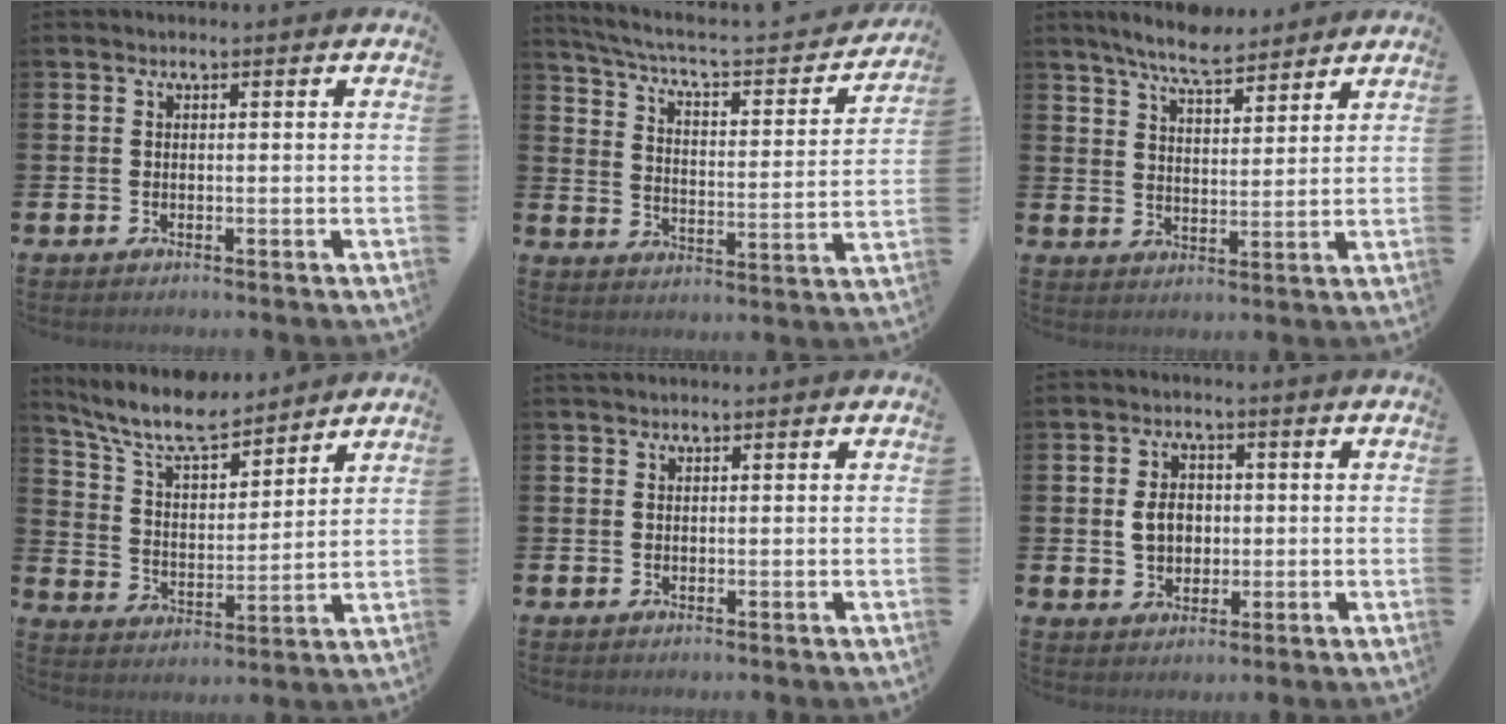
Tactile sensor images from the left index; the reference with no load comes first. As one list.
[{"total": 5.5, "force": [4.8, 1.3, 2.4], "torque": [-0.071, -0.040, 0.072]}, {"total": 7.1, "force": [6.6, 1.1, 2.3], "torque": [-0.061, -0.024, 0.120]}, {"total": 8.8, "force": [7.9, 1.9, 3.4], "torque": [-0.095, -0.045, 0.141]}, {"total": 0.8, "force": [0.8, 0.2, 0.1], "torque": [0.006, -0.001, 0.012]}, {"total": 4.2, "force": [0.3, 3.4, 2.5], "torque": [-0.034, 0.005, -0.004]}]